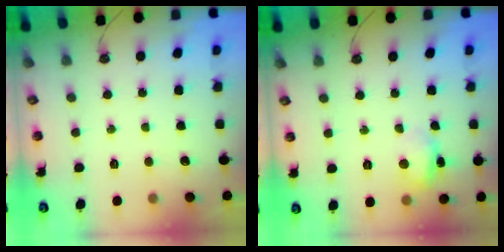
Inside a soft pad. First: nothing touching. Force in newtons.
{"total": 6.4, "press": 6.4, "slide": 0.5}